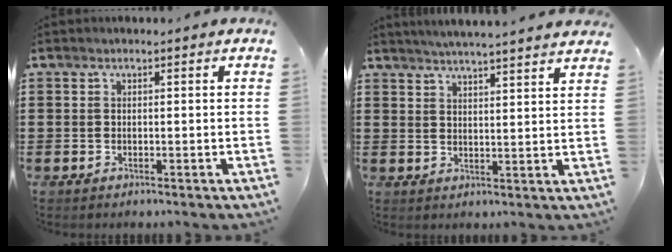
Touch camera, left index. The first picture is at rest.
{"total": 3.9, "force": [3.7, -0.8, 0.7], "torque": [-0.026, -0.017, 0.065]}